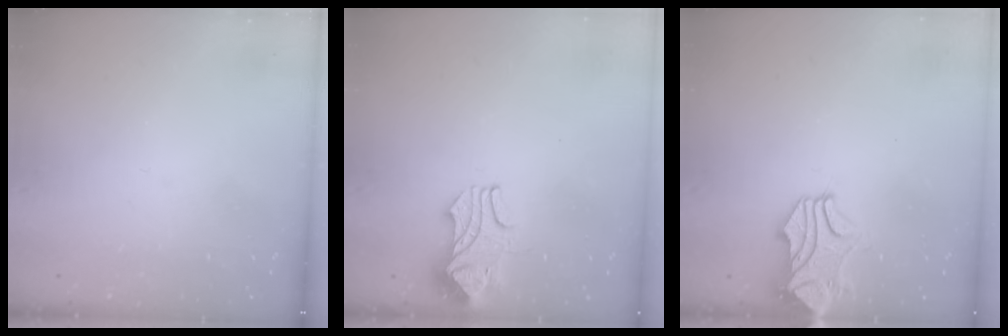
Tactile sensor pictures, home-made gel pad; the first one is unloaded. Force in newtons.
{"total": 2.2, "press": 2.1, "slide": 0.8}
{"total": 1.7, "press": 1.2, "slide": 1.2}